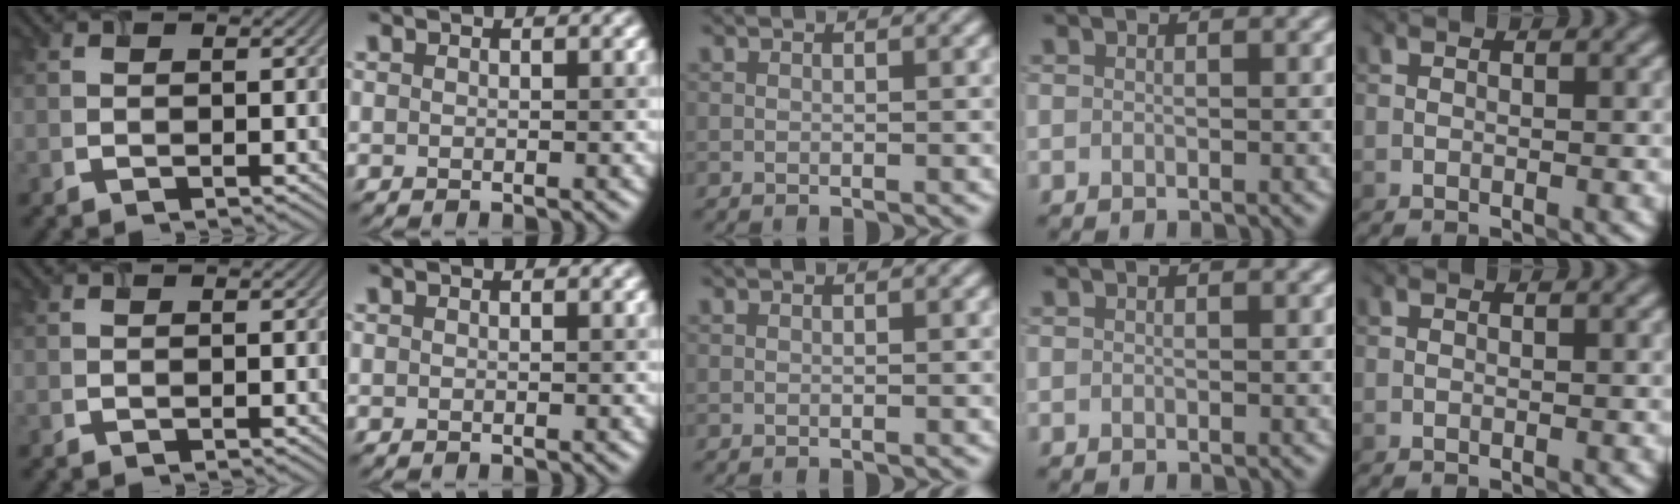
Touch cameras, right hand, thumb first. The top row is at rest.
{}